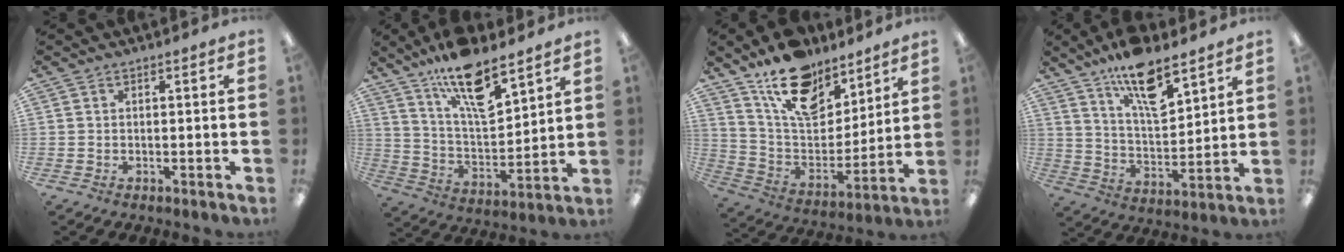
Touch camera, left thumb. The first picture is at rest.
{"total": 16.4, "force": [11.8, 5.7, 9.8], "torque": [-0.163, -0.068, 0.200]}
{"total": 17.4, "force": [12.7, 8.9, 7.8], "torque": [-0.137, -0.081, 0.230]}
{"total": 14.4, "force": [10.4, 5.1, 8.5], "torque": [-0.142, -0.055, 0.180]}